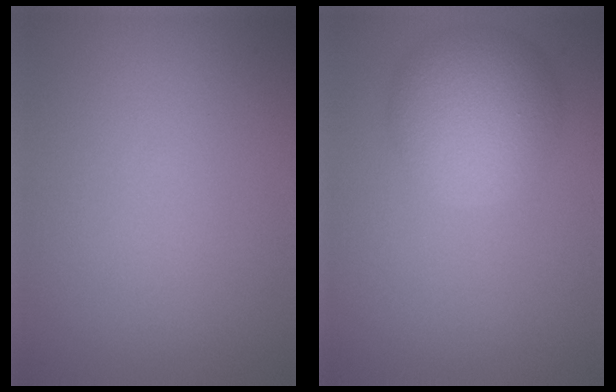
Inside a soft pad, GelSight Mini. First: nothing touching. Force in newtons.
{"total": 6.0, "press": 6.0, "slide": 0.2}